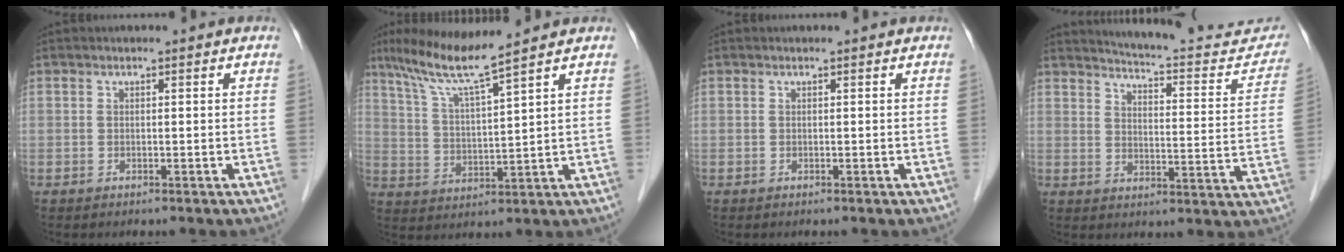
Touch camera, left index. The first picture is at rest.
{"total": 8.7, "force": [6.8, -1.5, 5.2], "torque": [-0.100, -0.002, 0.129]}
{"total": 0.0}
{"total": 18.8, "force": [17.8, 3.0, 5.4], "torque": [-0.058, -0.055, 0.209]}